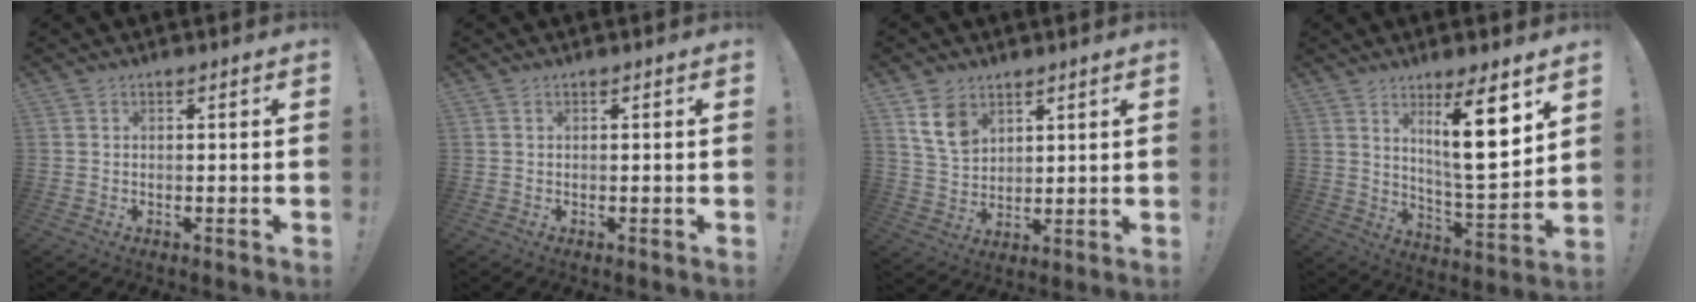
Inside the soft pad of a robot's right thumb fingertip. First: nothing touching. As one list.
[{"total": 0.0}, {"total": 10.3, "force": [5.7, 7.2, 4.6], "torque": [-0.073, -0.025, 0.114]}, {"total": 15.1, "force": [7.4, 2.7, 12.9], "torque": [-0.196, -0.045, 0.109]}]